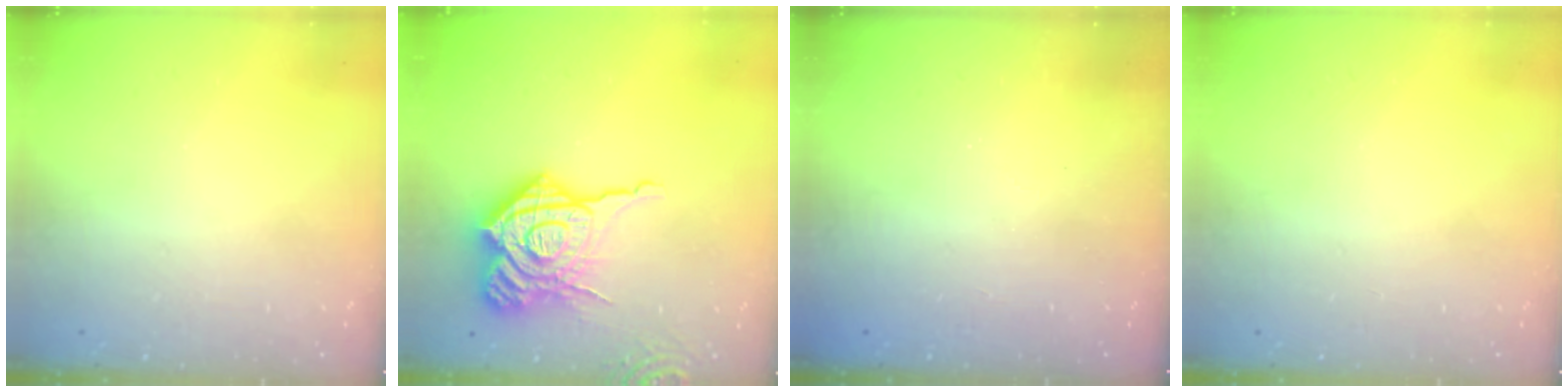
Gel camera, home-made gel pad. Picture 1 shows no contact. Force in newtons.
{"total": 22.1, "press": 22.0, "slide": 2.5}
{"total": 1.9, "press": 1.9, "slide": 0.6}
{"total": 0.0}